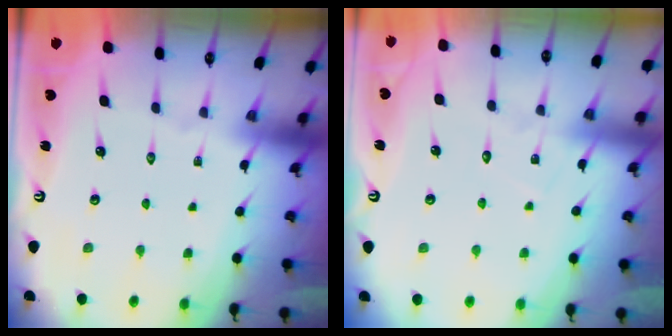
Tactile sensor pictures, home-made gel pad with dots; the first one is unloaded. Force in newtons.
{"total": 4.6, "press": 4.5, "slide": 0.5}